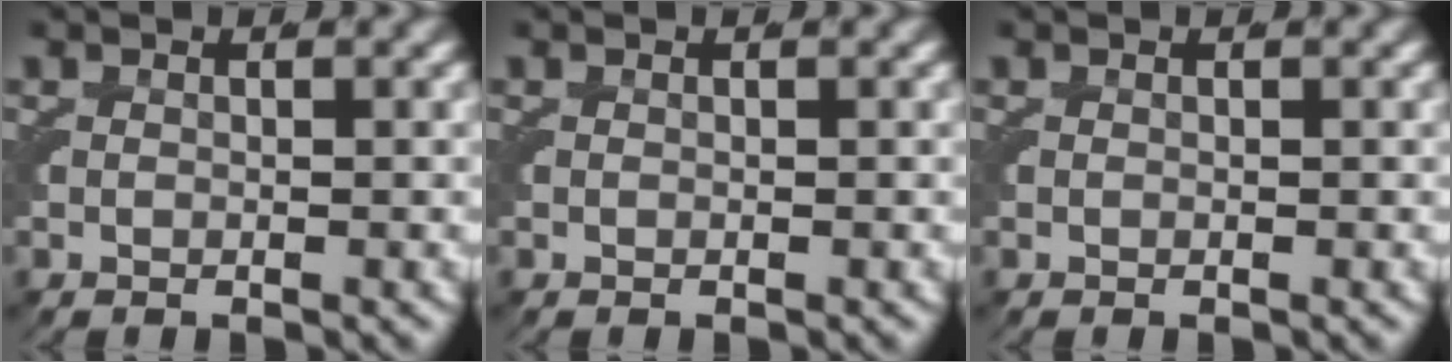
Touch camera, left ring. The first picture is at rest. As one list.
[{"total": 0.0}, {"total": 0.0}]